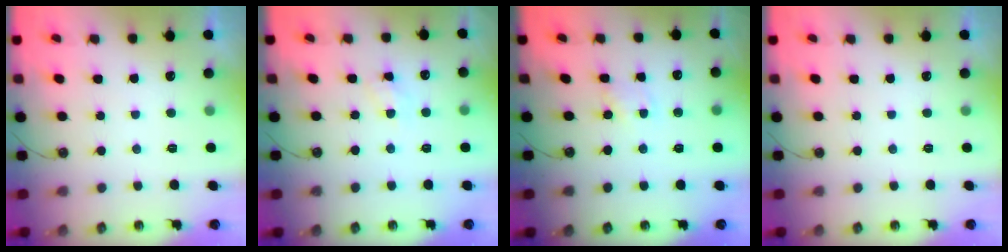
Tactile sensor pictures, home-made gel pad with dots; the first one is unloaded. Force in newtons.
{"total": 6.0, "press": 6.0, "slide": 0.7}
{"total": 2.7, "press": 2.7, "slide": 0.2}
{"total": 0.0}